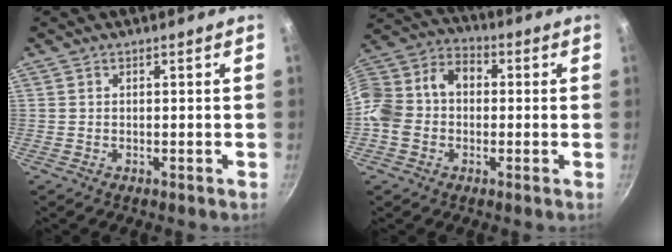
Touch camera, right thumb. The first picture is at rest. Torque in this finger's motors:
{"motor_torque": [1.20, 1.26, 1.15, 0.19, 0.10]}